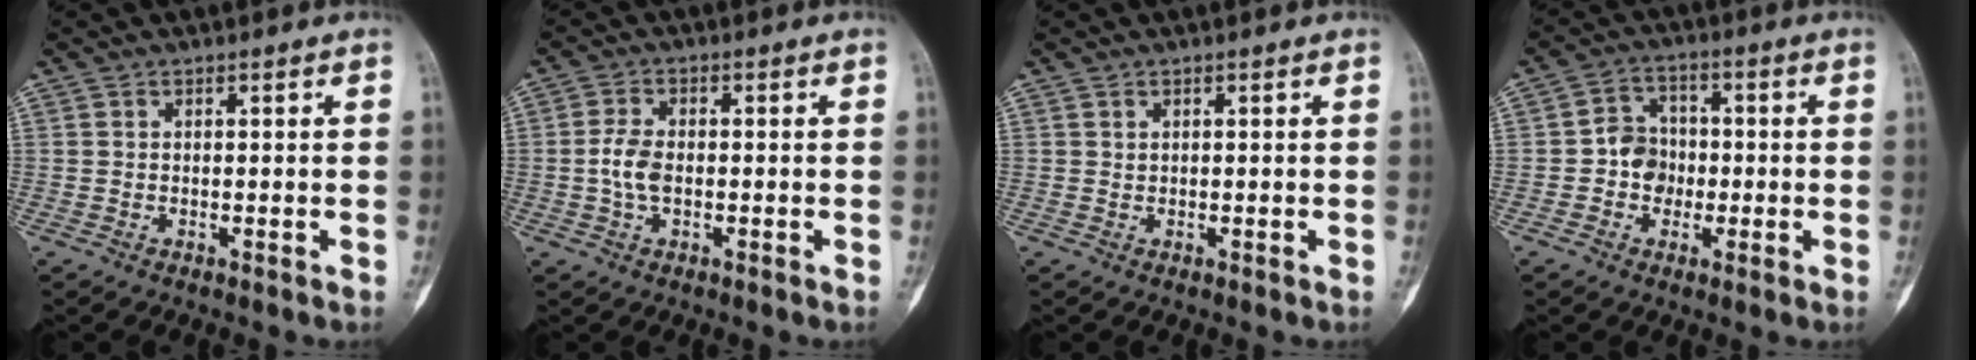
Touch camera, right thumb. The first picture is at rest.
{"total": 4.5, "force": [-0.6, 2.6, 3.6], "torque": [-0.078, 0.009, -0.017]}
{"total": 0.0}
{"total": 6.2, "force": [-0.9, 5.4, 2.8], "torque": [-0.010, 0.016, -0.027]}